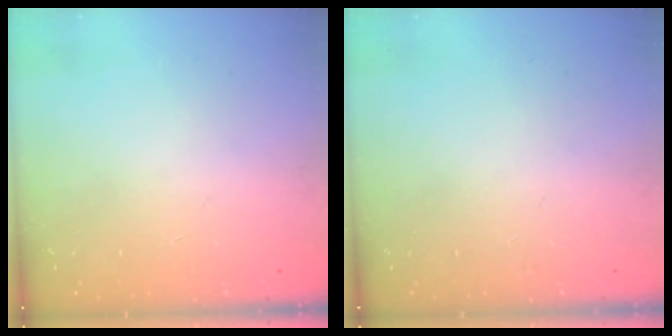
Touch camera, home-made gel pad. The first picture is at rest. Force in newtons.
{"total": 0.0}